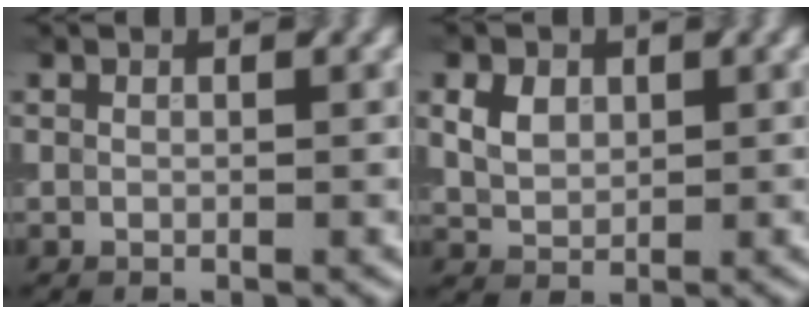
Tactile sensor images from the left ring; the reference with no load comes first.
{"total": 2.7, "force": [1.0, 1.9, 1.6], "torque": [-0.038, 0.003, 0.020]}